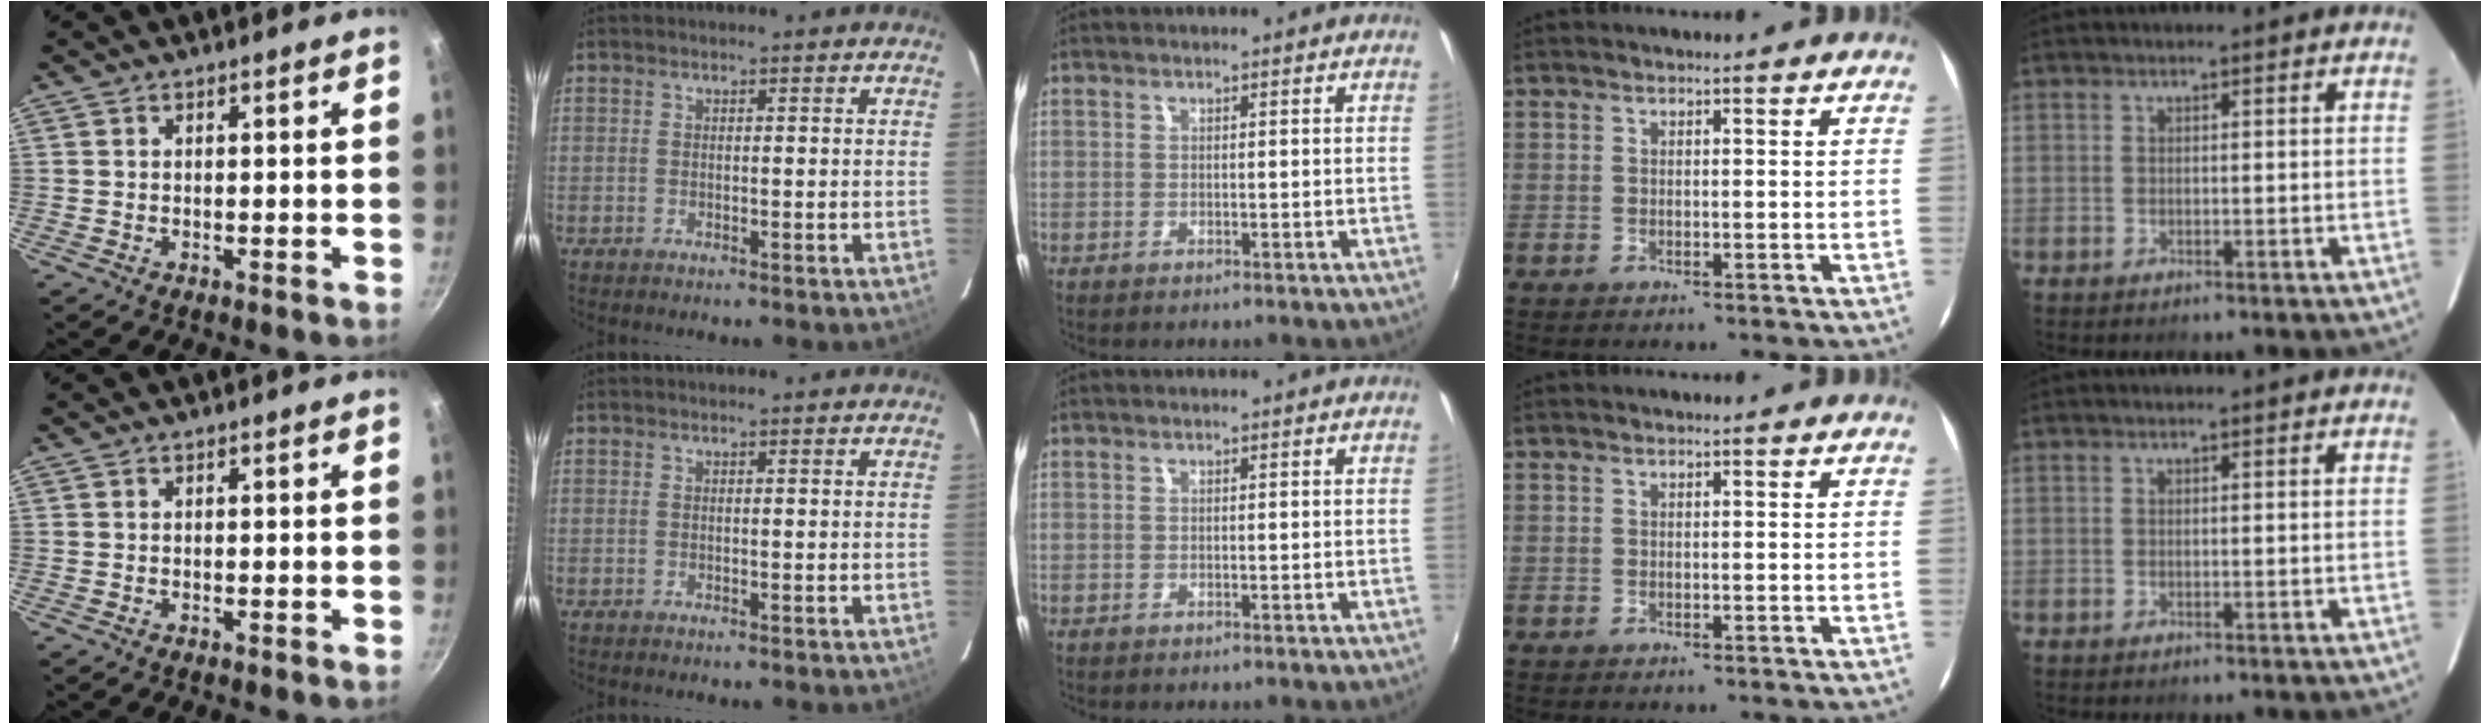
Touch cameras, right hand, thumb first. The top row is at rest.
{}